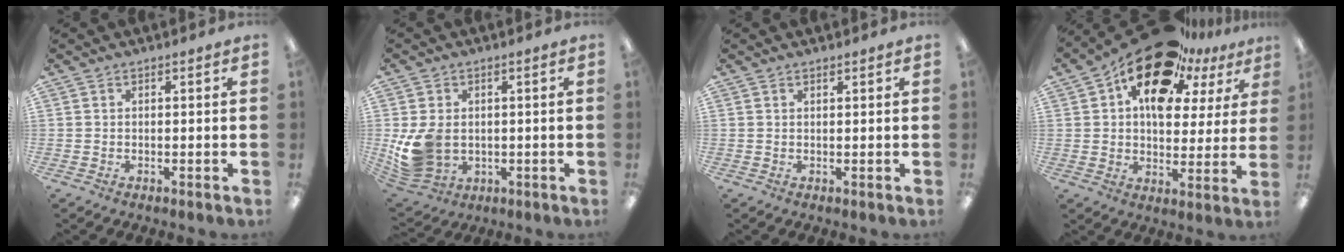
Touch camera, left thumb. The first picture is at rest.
{"total": 9.5, "force": [-0.4, 7.4, 5.8], "torque": [-0.133, 0.007, -0.001]}
{"total": 0.6, "force": [0.6, 0.2, 0.2], "torque": [-0.005, 0.001, 0.010]}
{"total": 19.6, "force": [13.0, 10.0, 10.8], "torque": [-0.181, -0.075, 0.225]}